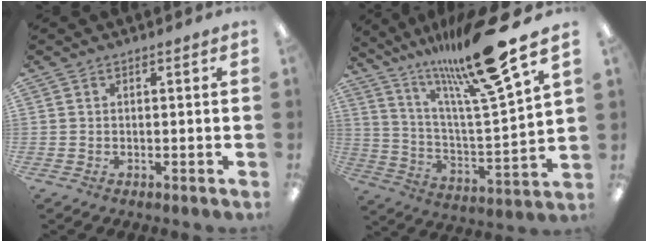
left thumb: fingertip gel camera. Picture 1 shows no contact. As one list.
[{"total": 23.8, "force": [18.8, 2.4, 14.5], "torque": [-0.250, -0.112, 0.295]}]